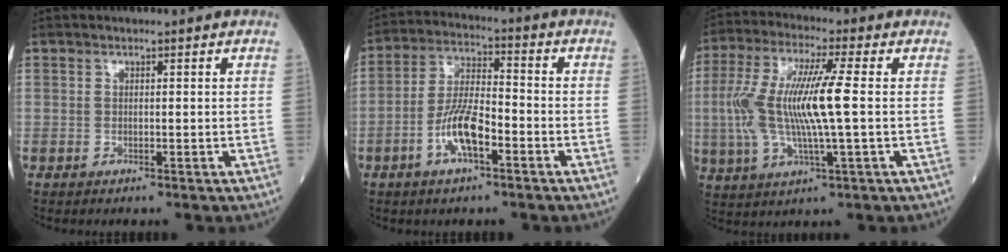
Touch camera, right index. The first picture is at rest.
{"total": 8.4, "force": [-3.5, 2.3, 7.2], "torque": [-0.148, 0.007, -0.069]}
{"total": 13.1, "force": [0.1, 1.4, 13.0], "torque": [-0.278, 0.008, -0.001]}